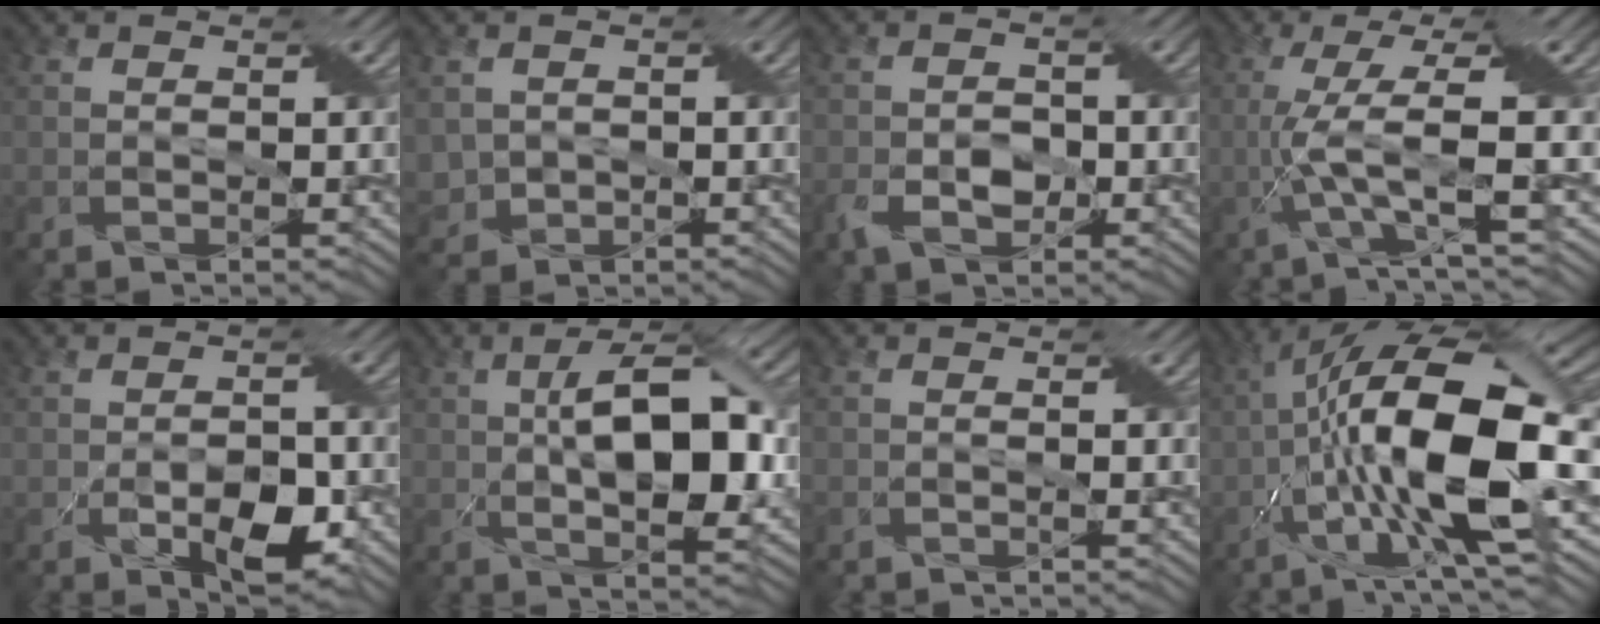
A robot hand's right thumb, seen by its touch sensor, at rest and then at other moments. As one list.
[{"total": 3.1, "force": [0.3, 2.9, 1.1], "torque": [-0.042, -0.009, 0.008]}, {"total": 3.7, "force": [-1.7, 2.4, 2.3], "torque": [-0.046, -0.005, -0.033]}, {"total": 8.8, "force": [-1.7, 1.3, 8.5], "torque": [-0.156, 0.021, -0.038]}, {"total": 4.9, "force": [-1.9, 2.4, 3.8], "torque": [-0.061, -0.008, -0.026]}, {"total": 11.2, "force": [0.5, 4.4, 10.2], "torque": [-0.167, 0.008, 0.008]}, {"total": 0.7, "force": [-0.6, 0.1, 0.5], "torque": [-0.011, 0.000, -0.011]}, {"total": 17.8, "force": [-2.4, 6.5, 16.4], "torque": [-0.287, 0.017, -0.052]}]